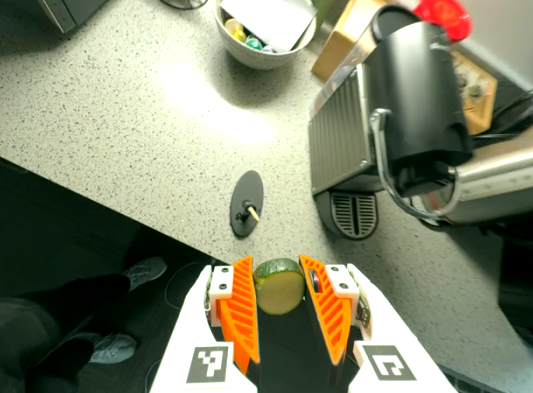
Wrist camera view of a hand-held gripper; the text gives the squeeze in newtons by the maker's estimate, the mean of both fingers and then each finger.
{"total": 10.8, "left": 11.1, "right": 10.5}